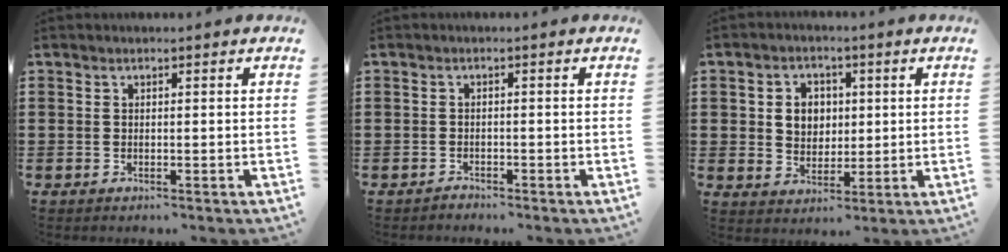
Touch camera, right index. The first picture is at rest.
{"total": 1.0, "force": [-0.9, 0.2, -0.1], "torque": [-0.001, 0.004, -0.021]}
{"total": 4.8, "force": [0.8, 4.2, 2.2], "torque": [-0.051, 0.012, 0.010]}